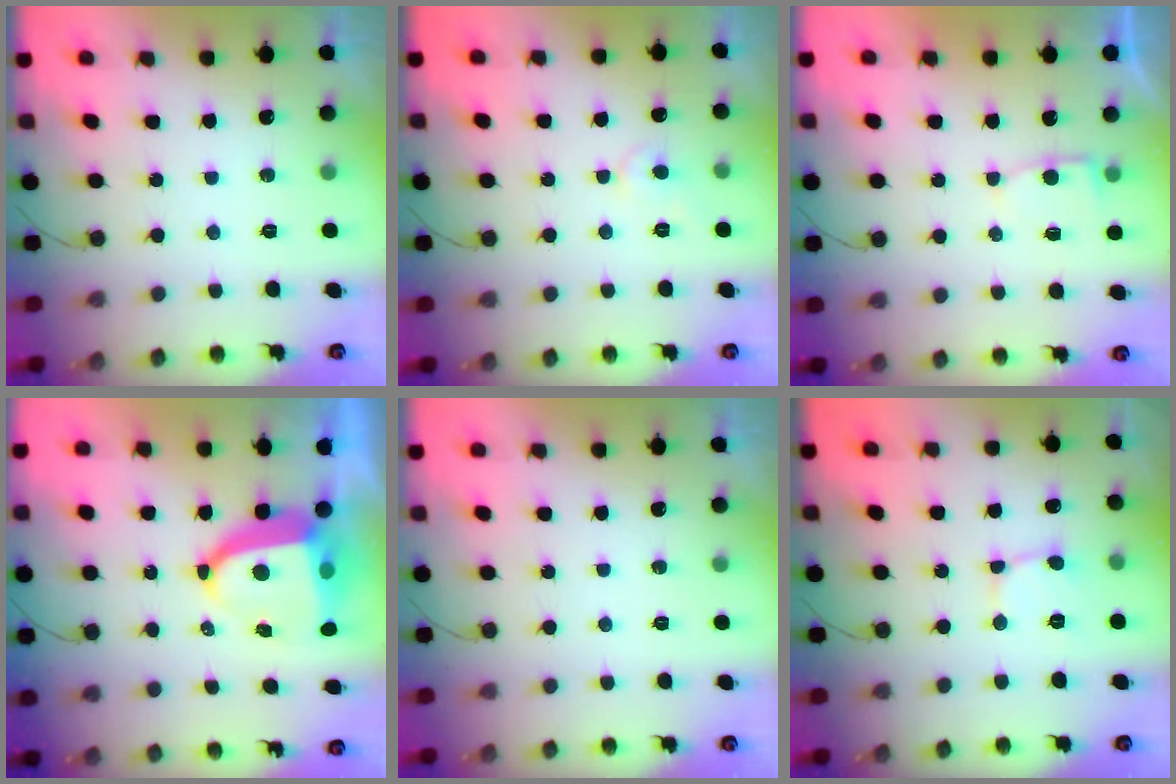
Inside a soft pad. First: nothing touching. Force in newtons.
{"total": 3.5, "press": 3.5, "slide": 0.3}
{"total": 3.5, "press": 3.5, "slide": 0.3}
{"total": 10.5, "press": 10.4, "slide": 1.1}
{"total": 0.0}
{"total": 1.8, "press": 1.7, "slide": 0.2}